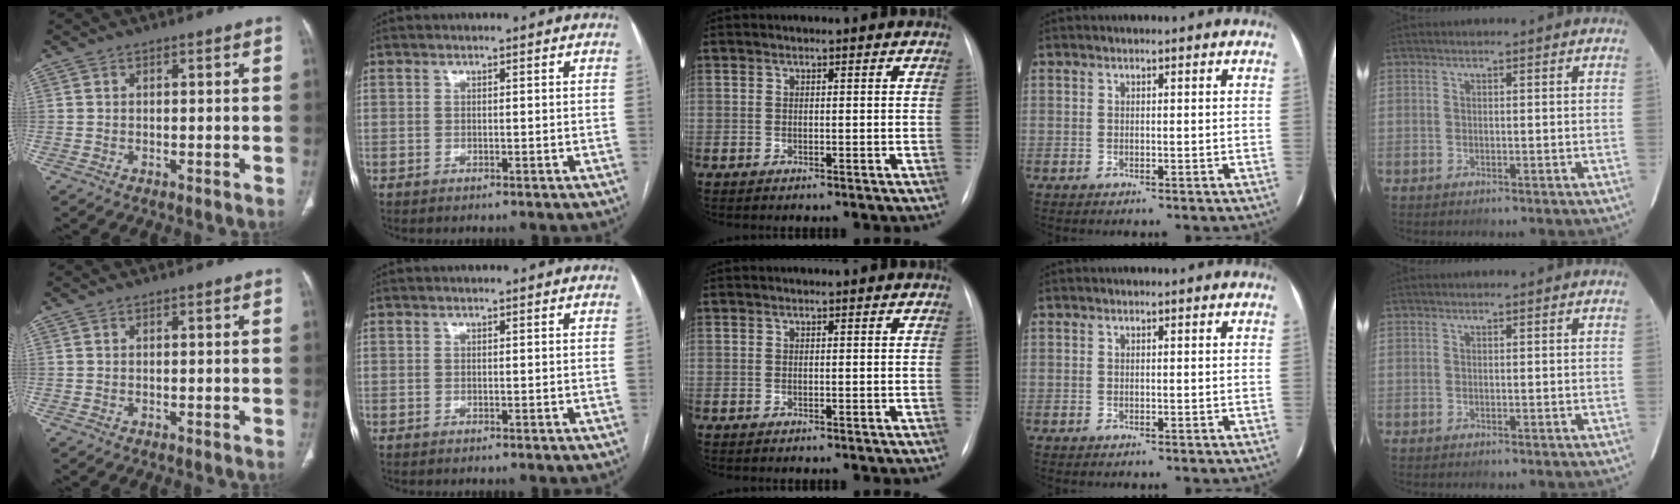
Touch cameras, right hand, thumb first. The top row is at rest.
{}